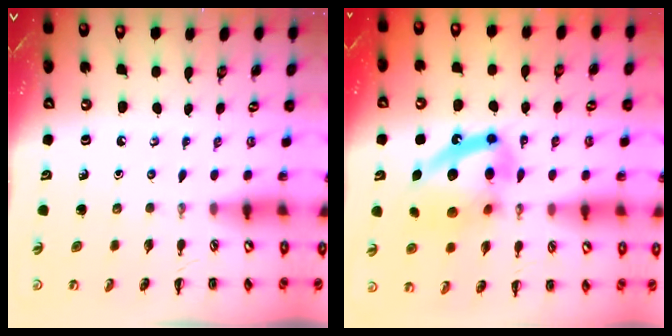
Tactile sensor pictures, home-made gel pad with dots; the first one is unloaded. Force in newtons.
{"total": 16.9, "press": 16.6, "slide": 2.9}